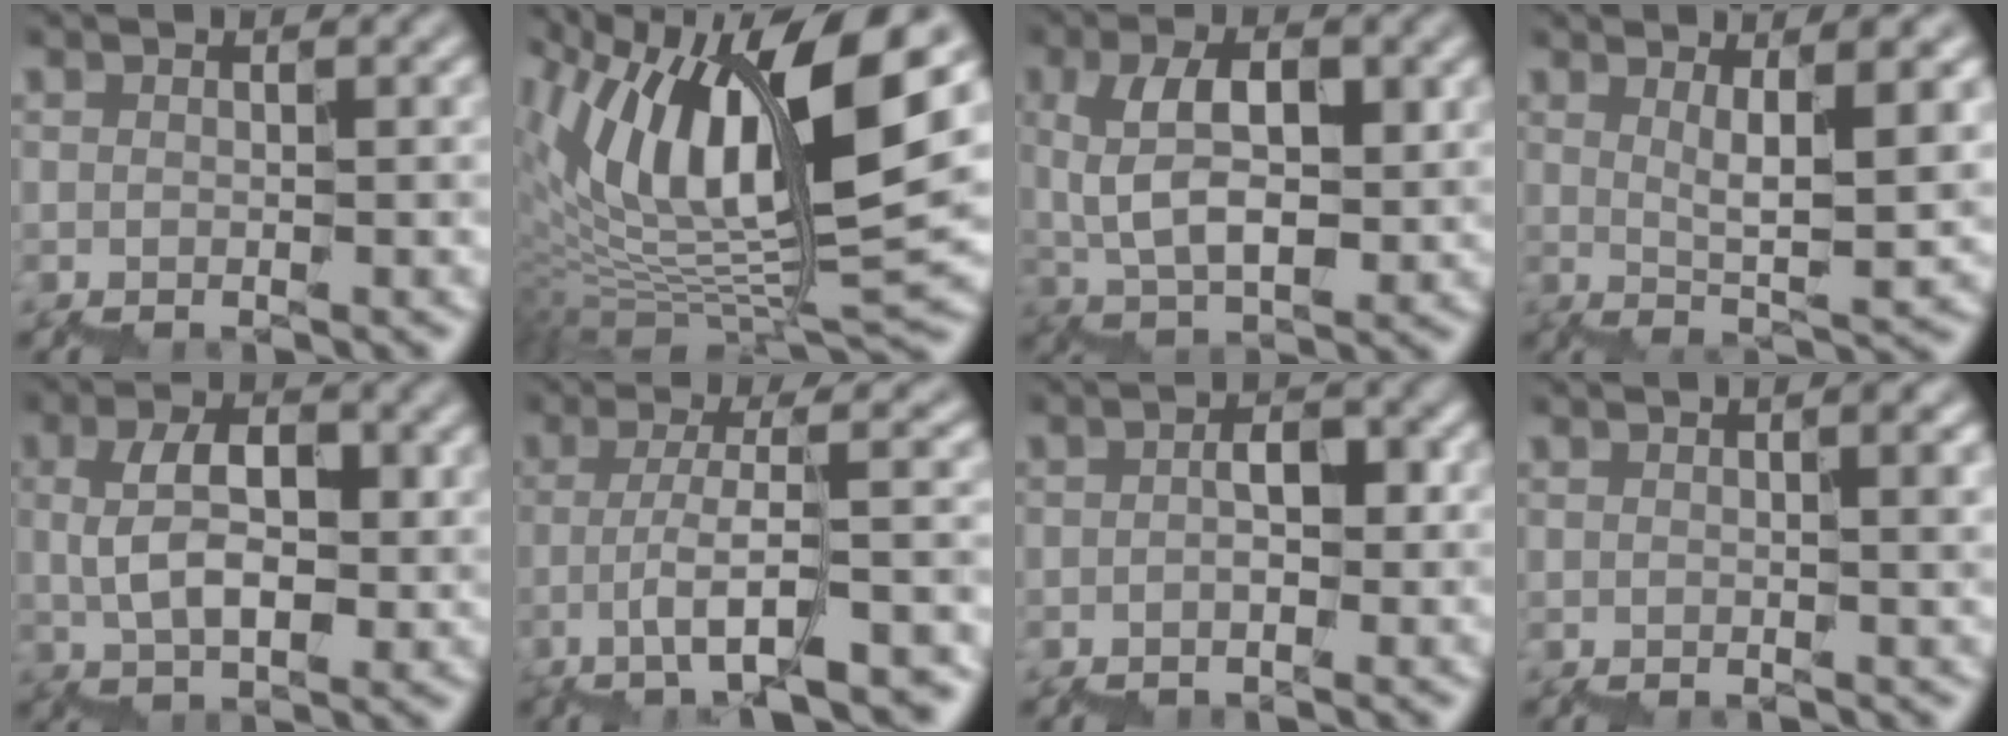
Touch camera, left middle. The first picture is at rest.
{"total": 14.0, "force": [5.7, 4.6, 12.0], "torque": [-0.238, 0.014, 0.103]}
{"total": 4.6, "force": [1.3, 2.5, 3.6], "torque": [-0.081, 0.013, 0.028]}
{"total": 4.9, "force": [1.9, 1.0, 4.4], "torque": [-0.066, 0.004, 0.037]}
{"total": 3.9, "force": [1.0, 2.2, 3.0], "torque": [-0.064, 0.012, 0.019]}
{"total": 7.7, "force": [-4.9, 2.1, 5.5], "torque": [-0.095, 0.013, -0.083]}
{"total": 1.3, "force": [-0.4, 0.6, 1.1], "torque": [-0.023, 0.014, -0.010]}
{"total": 3.2, "force": [0.8, 1.1, 2.9], "torque": [-0.020, 0.016, 0.009]}